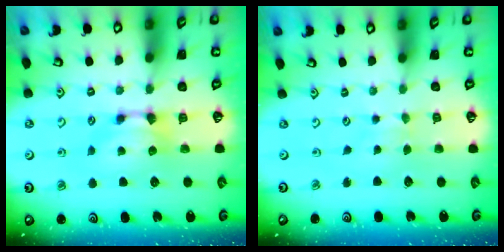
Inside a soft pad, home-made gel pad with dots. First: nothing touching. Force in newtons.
{"total": 2.4, "press": 2.4, "slide": 0.1}